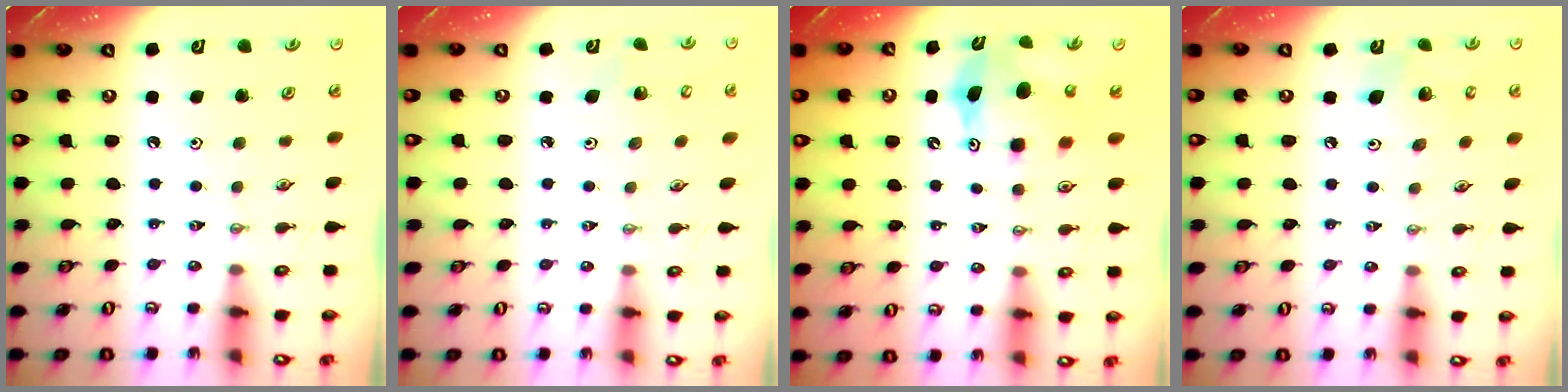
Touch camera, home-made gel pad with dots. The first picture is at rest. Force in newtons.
{"total": 3.0, "press": 2.6, "slide": 1.5}
{"total": 10.1, "press": 10.0, "slide": 0.8}
{"total": 9.5, "press": 9.1, "slide": 2.6}